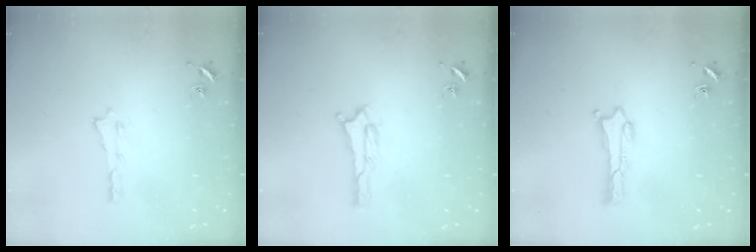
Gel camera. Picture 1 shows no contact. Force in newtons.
{"total": 0.6, "press": 0.6, "slide": 0.1}
{"total": 0.0}